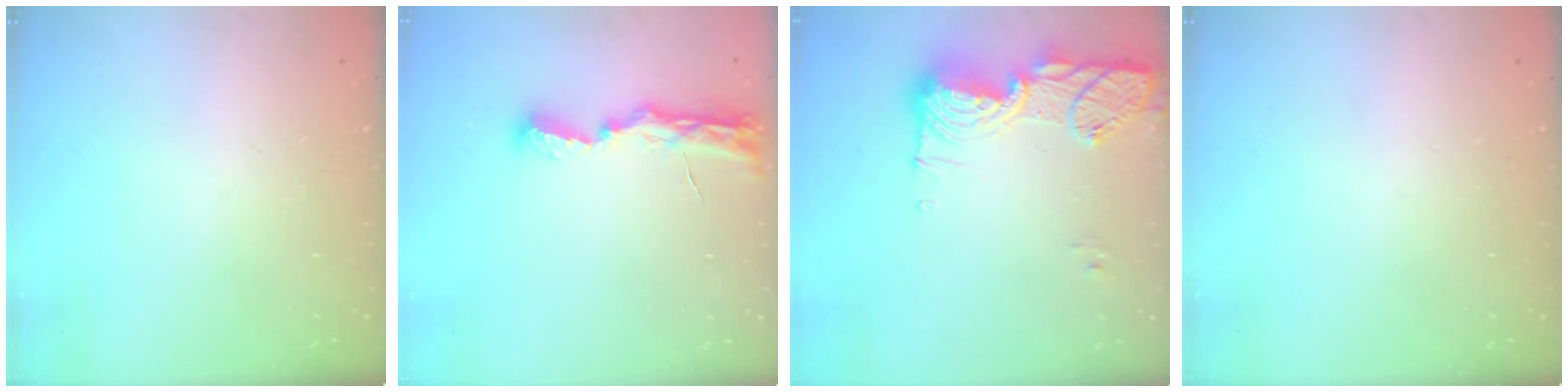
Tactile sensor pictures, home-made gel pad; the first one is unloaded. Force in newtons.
{"total": 8.0, "press": 8.0, "slide": 0.7}
{"total": 14.7, "press": 14.7, "slide": 1.4}
{"total": 0.0}